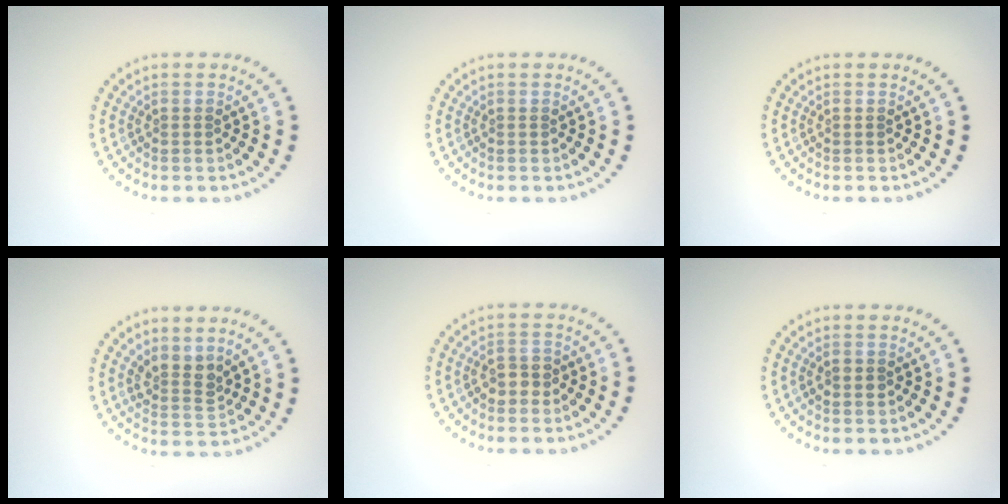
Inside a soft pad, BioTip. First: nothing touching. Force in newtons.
{"total": 0.0}
{"total": 0.0}
{"total": 2.4, "press": 1.8, "slide": 1.6}
{"total": 1.7, "press": 1.6, "slide": 0.5}
{"total": 1.1, "press": 1.1, "slide": 0.1}